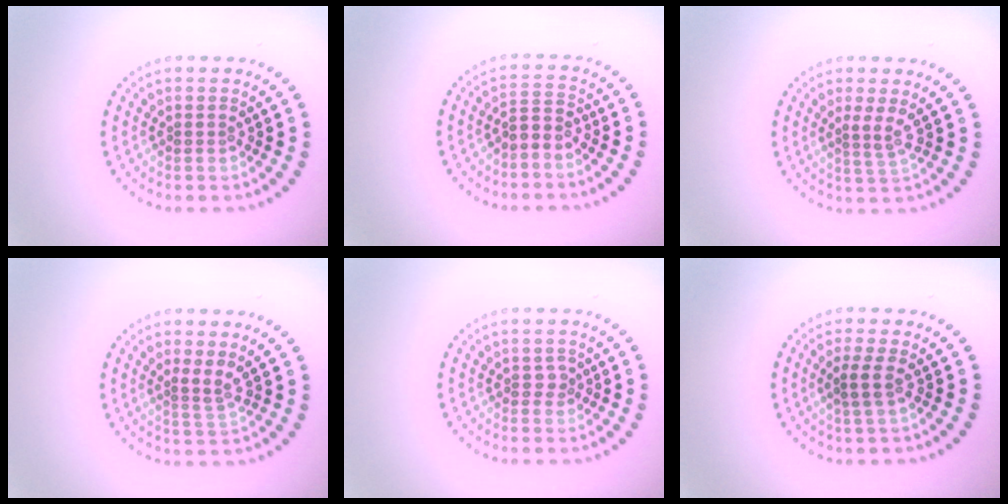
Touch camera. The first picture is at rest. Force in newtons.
{"total": 2.0, "press": 1.5, "slide": 1.4}
{"total": 1.7, "press": 1.2, "slide": 1.2}
{"total": 1.7, "press": 1.1, "slide": 1.3}
{"total": 0.9, "press": 0.7, "slide": 0.6}
{"total": 1.8, "press": 1.5, "slide": 1.0}